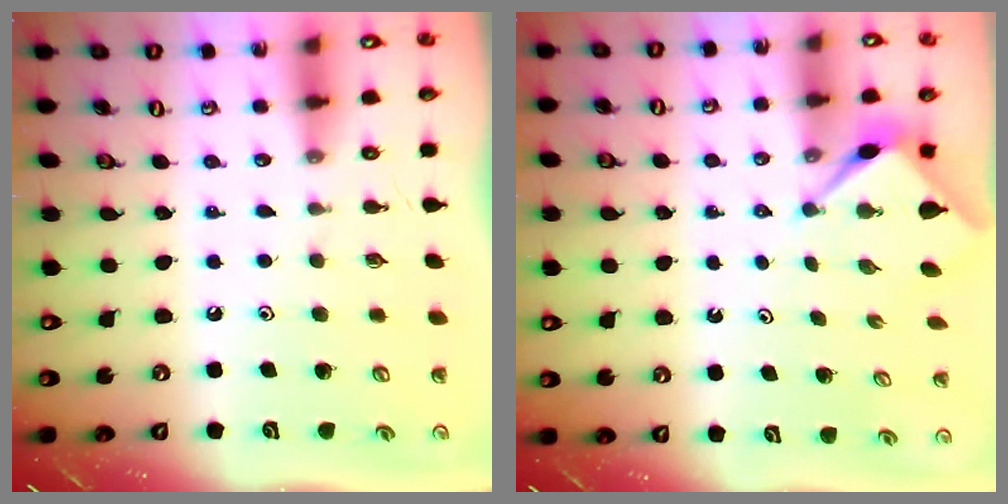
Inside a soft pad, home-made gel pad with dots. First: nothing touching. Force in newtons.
{"total": 3.2, "press": 3.2, "slide": 0.4}